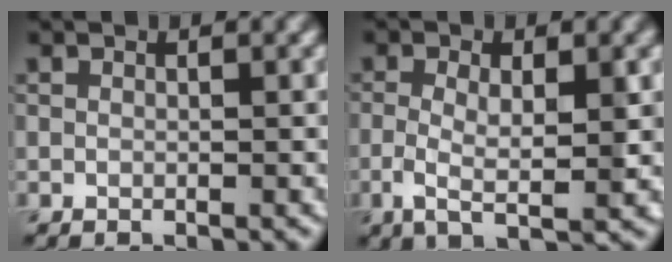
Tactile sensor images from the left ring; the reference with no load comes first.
{"total": 4.1, "force": [-0.2, 1.3, 3.9], "torque": [-0.077, -0.005, -0.006]}